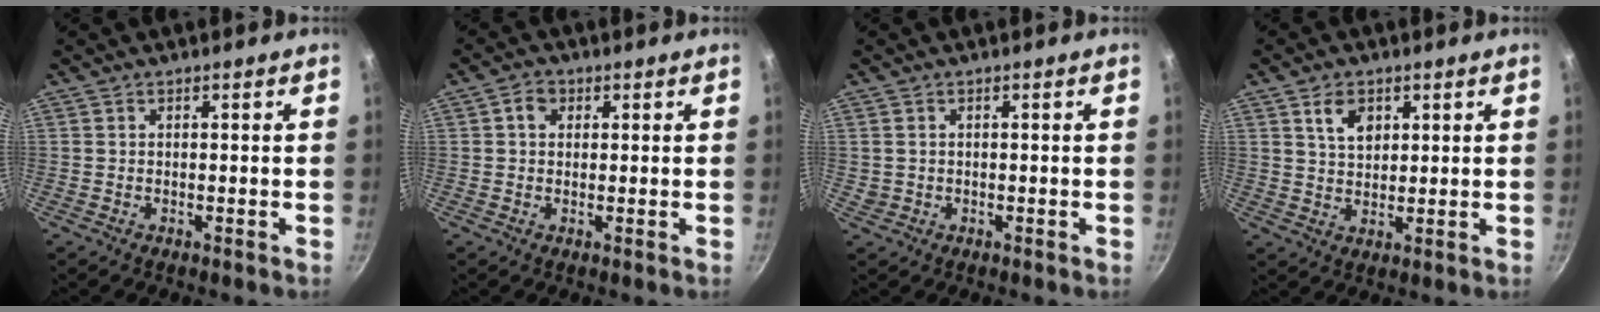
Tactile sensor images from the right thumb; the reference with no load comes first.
{"total": 3.0, "force": [1.0, 2.4, 1.4], "torque": [-0.010, 0.001, 0.012]}
{"total": 1.2, "force": [0.3, 1.1, 0.2], "torque": [-0.001, 0.002, 0.008]}
{"total": 5.5, "force": [2.5, 3.7, 3.2], "torque": [-0.037, -0.012, 0.047]}